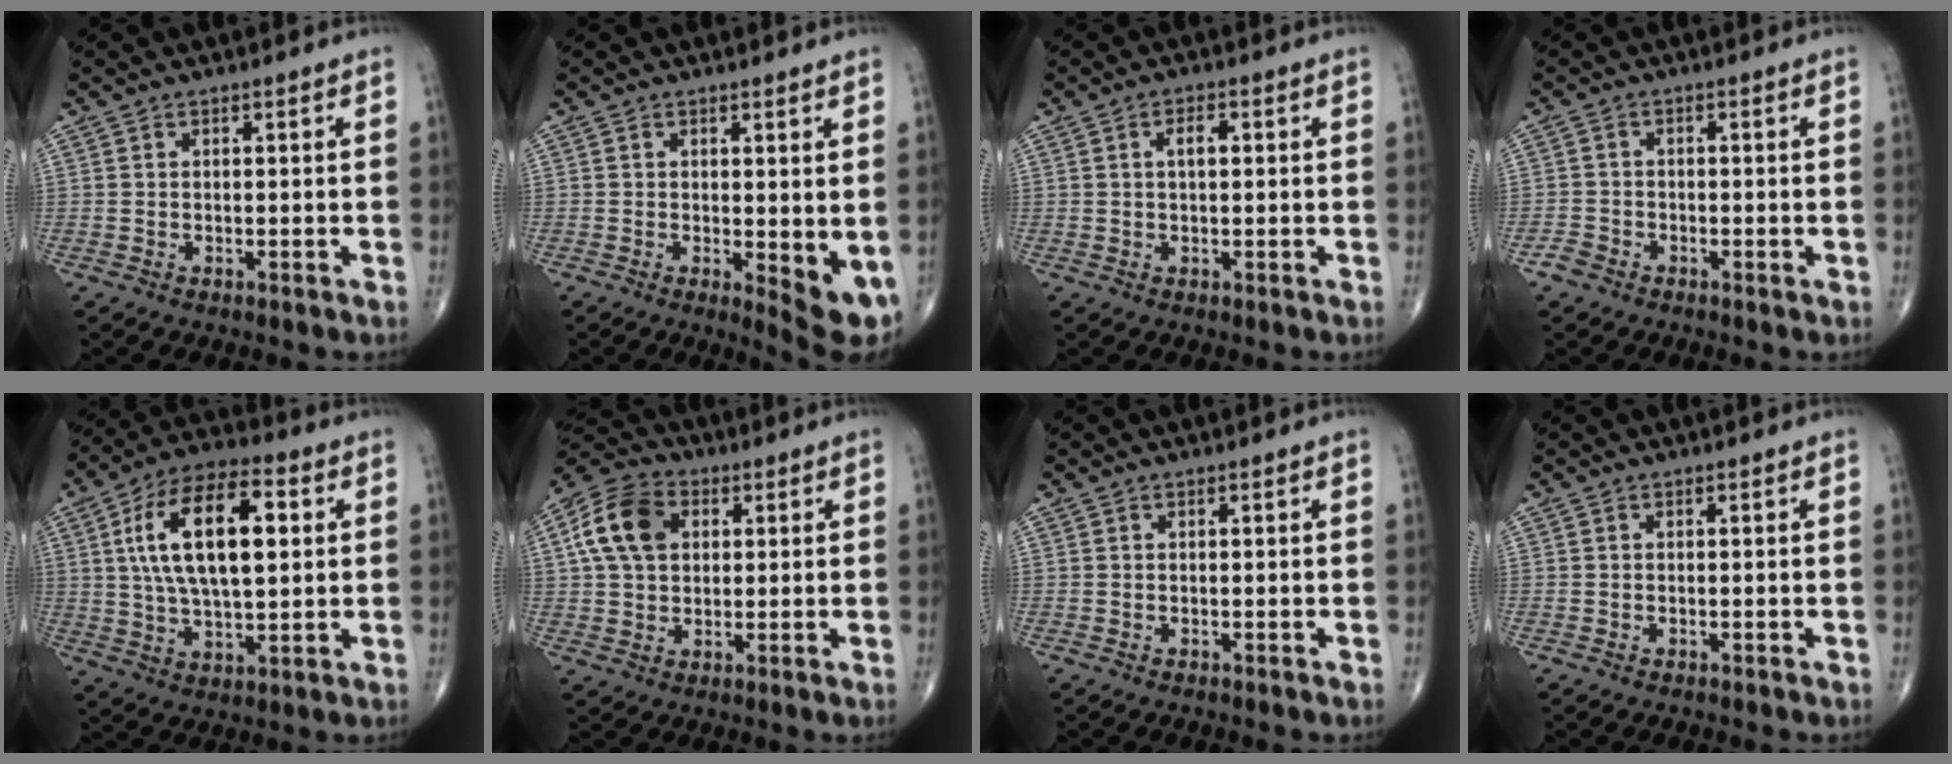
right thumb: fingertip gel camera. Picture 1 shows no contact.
{"total": 6.5, "force": [-0.4, 2.2, 6.1], "torque": [-0.077, -0.017, -0.001]}
{"total": 2.8, "force": [0.6, 1.4, 2.4], "torque": [-0.040, 0.005, 0.008]}
{"total": 2.3, "force": [-1.5, 1.5, 0.7], "torque": [-0.012, 0.003, -0.033]}
{"total": 18.9, "force": [4.0, 8.8, 16.2], "torque": [-0.276, 0.011, 0.065]}
{"total": 12.0, "force": [2.9, 8.5, 7.9], "torque": [-0.137, 0.014, 0.044]}
{"total": 0.0}
{"total": 0.0}